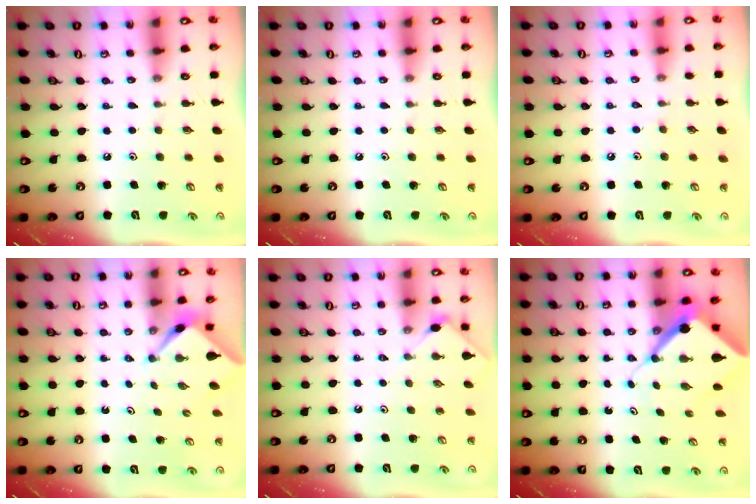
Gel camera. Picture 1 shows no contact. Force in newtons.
{"total": 0.0}
{"total": 3.0, "press": 3.0, "slide": 0.6}
{"total": 2.2, "press": 2.2, "slide": 0.2}
{"total": 4.5, "press": 4.4, "slide": 0.4}
{"total": 7.9, "press": 7.9, "slide": 0.7}